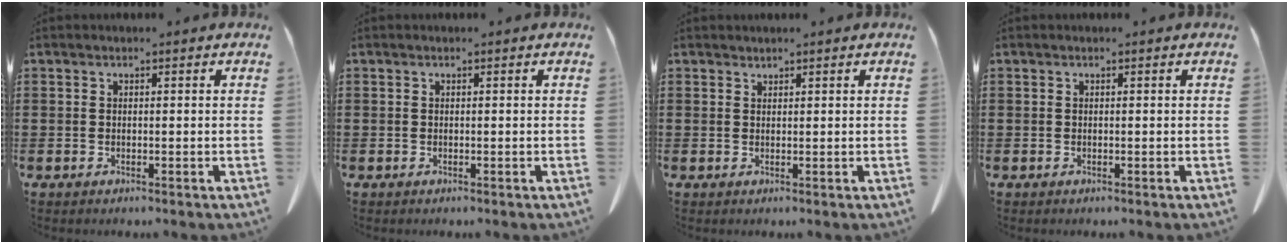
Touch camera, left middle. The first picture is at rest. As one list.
[{"total": 0.0}, {"total": 0.8, "force": [0.8, 0.1, 0.0], "torque": [-0.001, -0.001, 0.015]}, {"total": 0.0}]